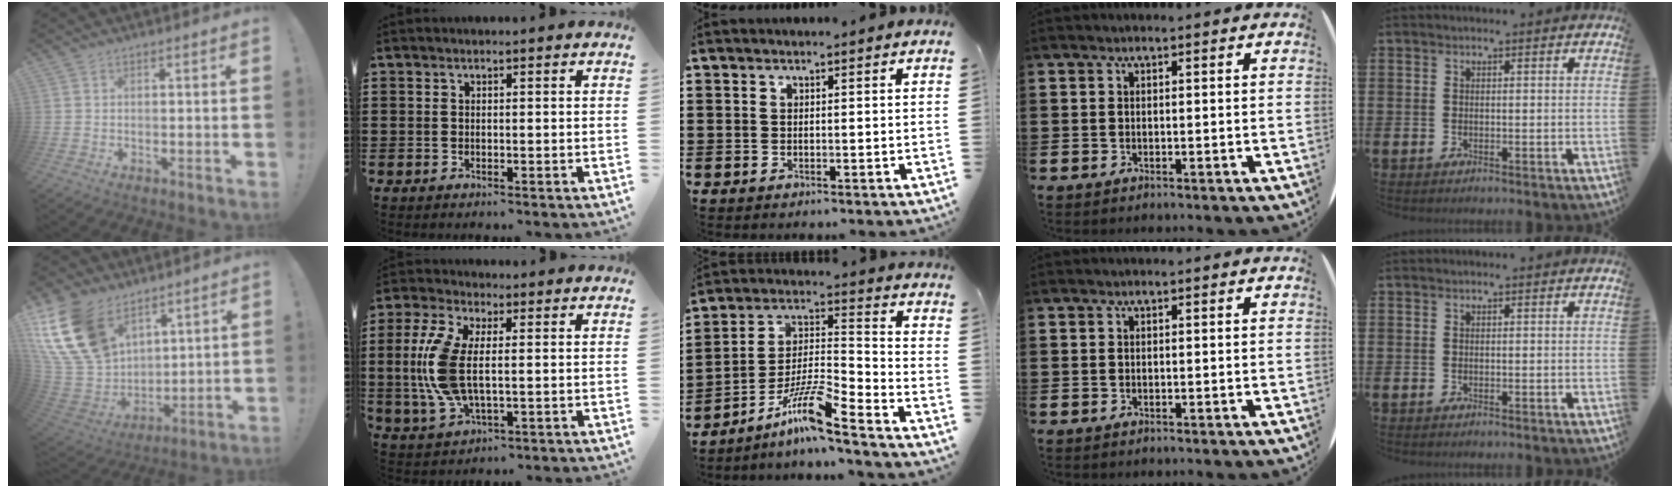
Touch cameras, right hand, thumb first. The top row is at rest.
{"thumb": {"total": 22.4, "force": [12.1, 14.4, 12.1], "torque": [-0.250, -0.063, 0.242]}, "index": {"total": 9.9, "force": [0.4, 4.3, 8.9], "torque": [-0.221, -0.012, -0.001]}, "middle": {"total": 10.5, "force": [-7.8, 0.6, 6.9], "torque": [-0.147, -0.003, -0.158]}}